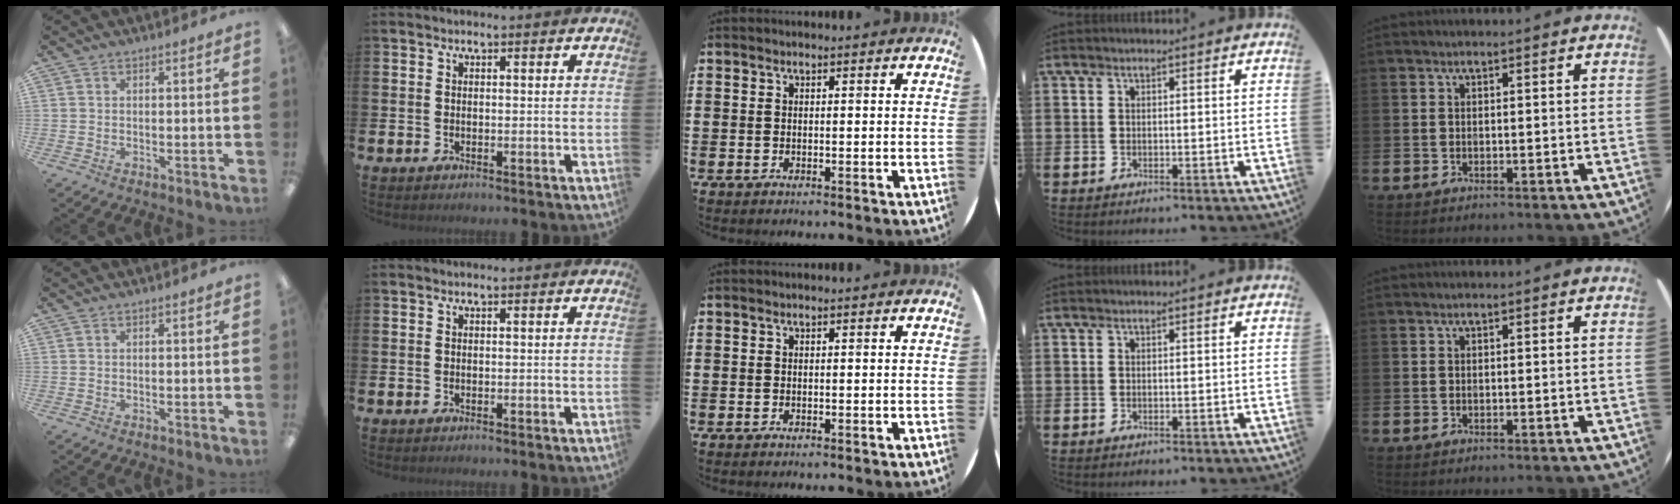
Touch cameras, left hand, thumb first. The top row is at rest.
{}